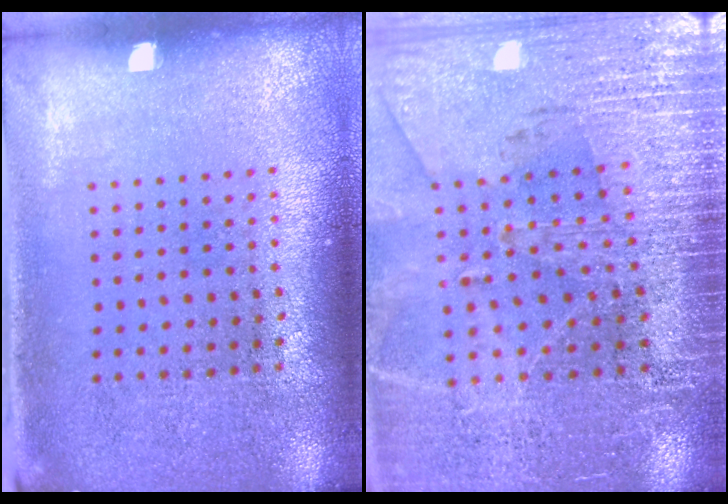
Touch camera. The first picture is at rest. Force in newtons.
{"total": 3.1, "press": 3.0, "slide": 0.5}